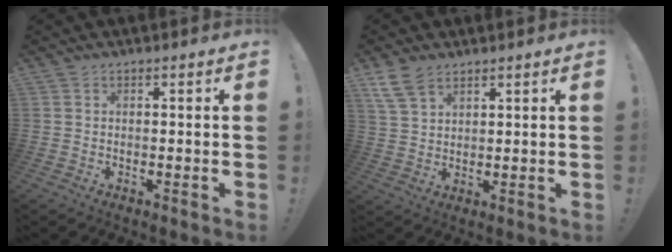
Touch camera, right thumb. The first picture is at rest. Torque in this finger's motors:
{"motor_torque": [-0.15, 0.16, 0.31, 0.16, 0.05]}